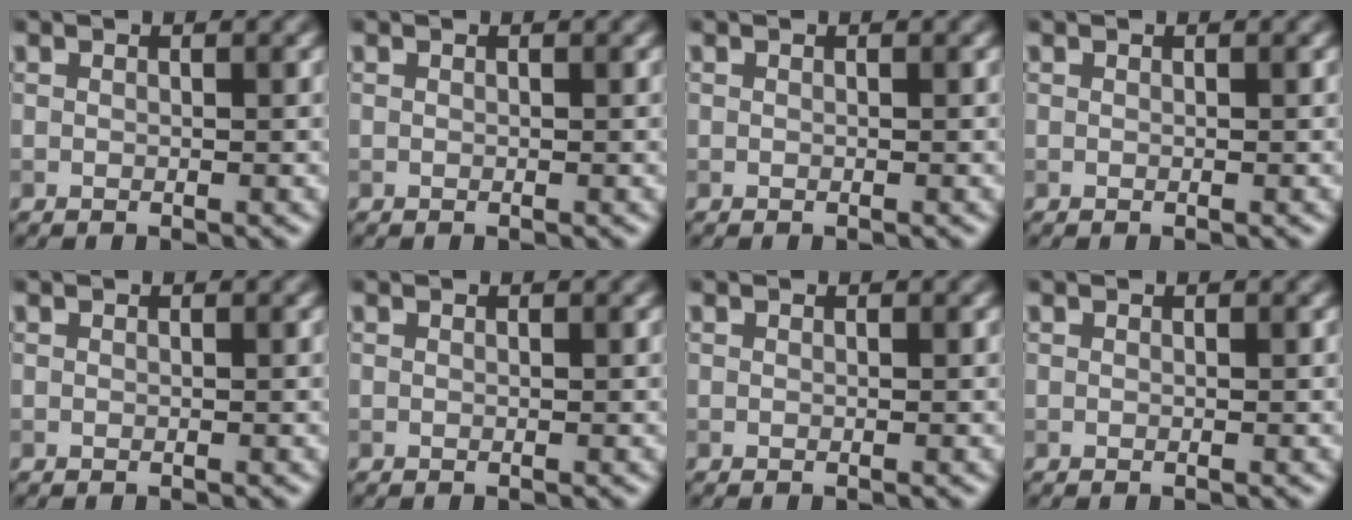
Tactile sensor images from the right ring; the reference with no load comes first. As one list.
[{"total": 0.0}, {"total": 0.0}, {"total": 0.0}, {"total": 0.0}, {"total": 0.0}, {"total": 0.0}, {"total": 0.0}]